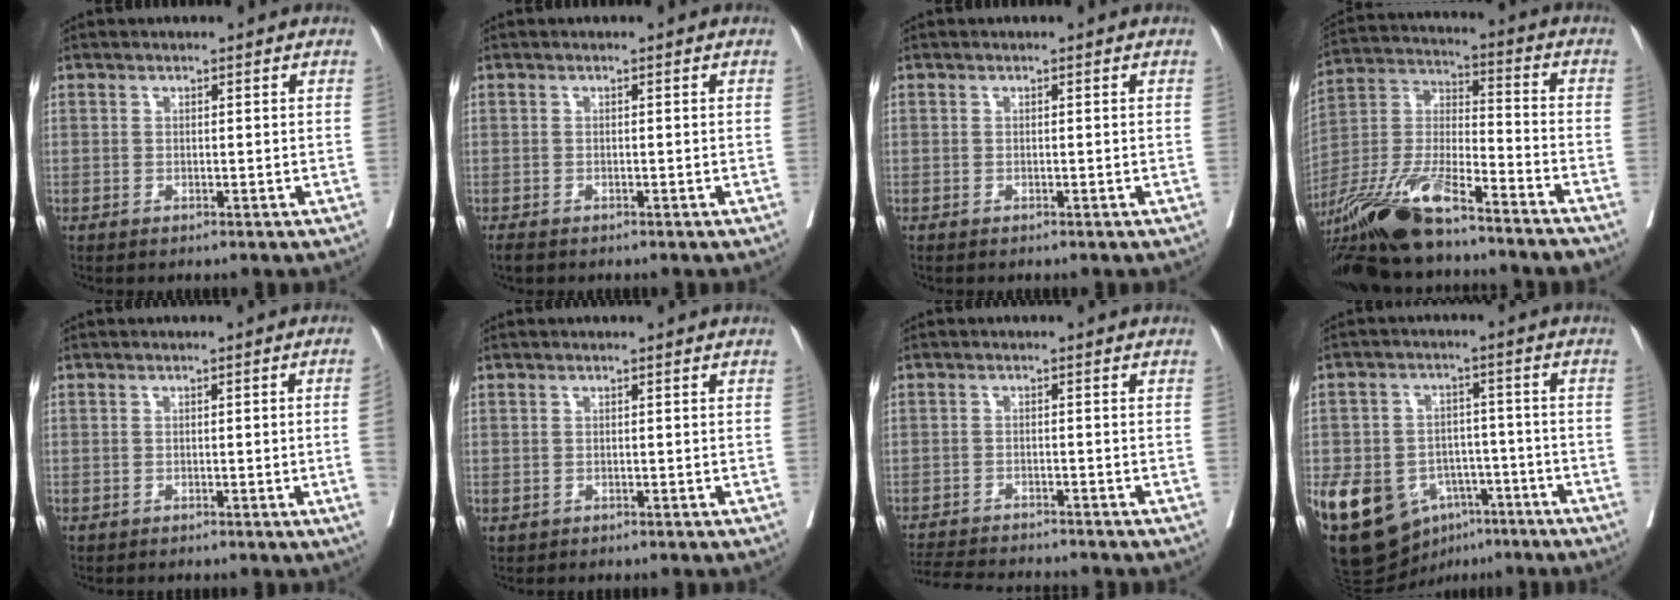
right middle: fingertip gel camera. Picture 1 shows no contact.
{"total": 1.2, "force": [-1.0, 0.5, 0.5], "torque": [-0.011, -0.004, -0.016]}
{"total": 0.0}
{"total": 20.1, "force": [-15.1, 3.1, 12.9], "torque": [-0.281, -0.025, -0.282]}
{"total": 2.1, "force": [-0.5, 0.0, 2.1], "torque": [-0.030, 0.009, -0.005]}
{"total": 0.7, "force": [-0.3, 0.6, 0.3], "torque": [-0.005, 0.002, 0.000]}
{"total": 9.5, "force": [-9.0, 0.9, 2.9], "torque": [-0.044, -0.007, -0.137]}
{"total": 14.7, "force": [-7.2, 10.4, 7.5], "torque": [-0.138, 0.017, -0.109]}